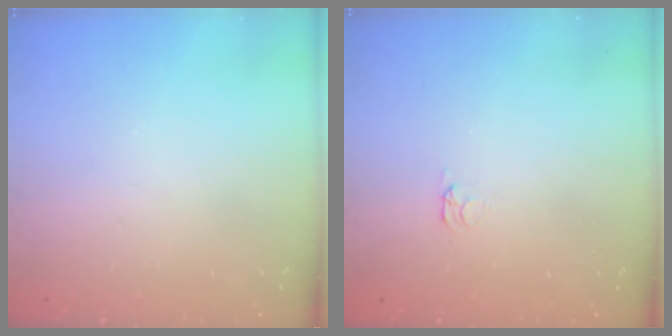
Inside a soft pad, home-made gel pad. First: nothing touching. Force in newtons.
{"total": 1.6, "press": 1.6, "slide": 0.4}